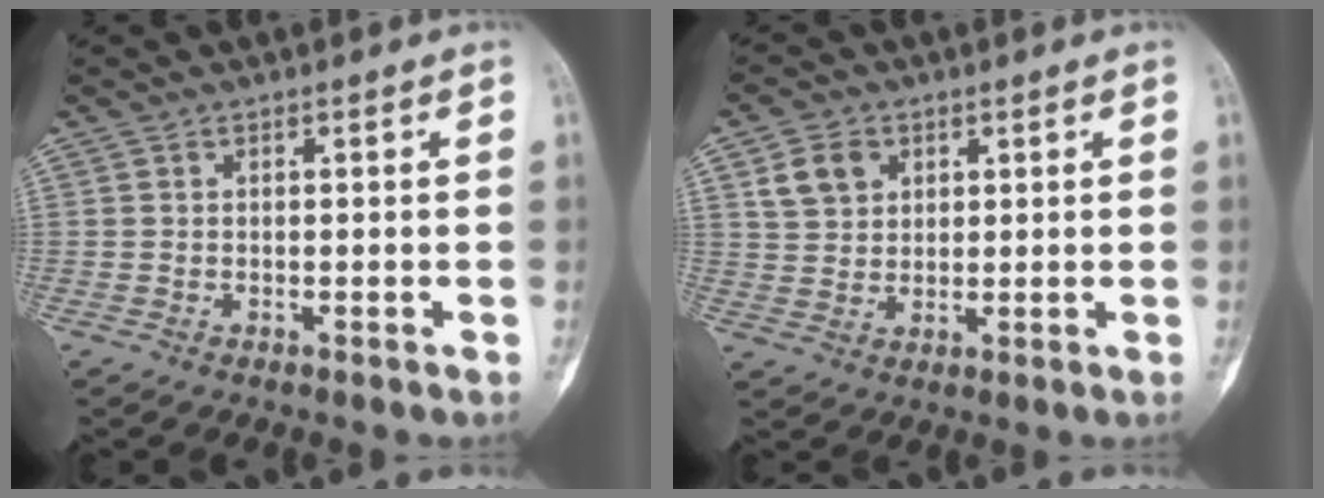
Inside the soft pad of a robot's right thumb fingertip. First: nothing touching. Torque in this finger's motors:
{"motor_torque": [-0.64, 0.64, 0.01, 0.00, 0.01]}